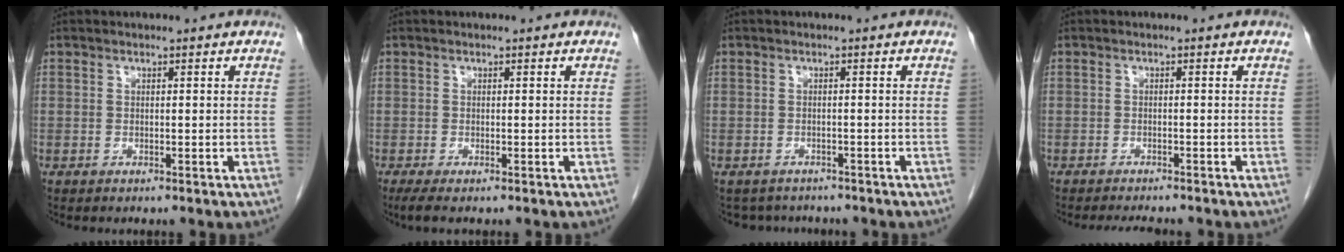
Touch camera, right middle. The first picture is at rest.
{"total": 1.8, "force": [-1.2, 0.2, 1.3], "torque": [-0.028, -0.008, -0.023]}
{"total": 4.5, "force": [-4.1, 1.8, 0.2], "torque": [0.001, 0.001, -0.053]}
{"total": 4.0, "force": [-3.7, 0.7, 1.4], "torque": [-0.016, -0.007, -0.051]}